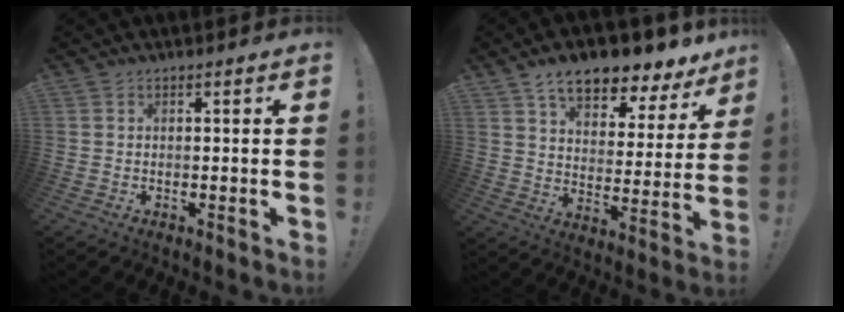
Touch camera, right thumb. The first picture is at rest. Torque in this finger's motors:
{"motor_torque": [0.85, 3.63, 0.46, 0.16, 0.08]}